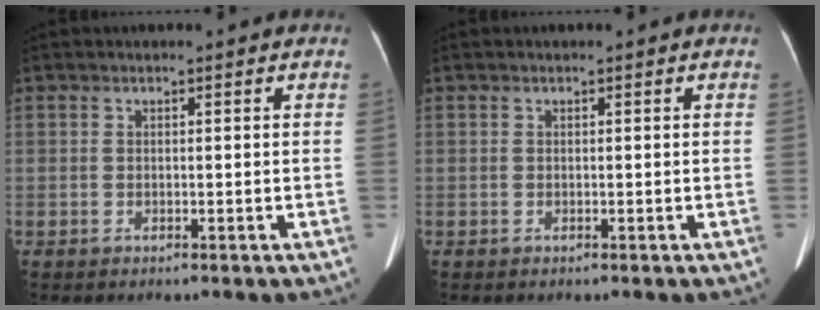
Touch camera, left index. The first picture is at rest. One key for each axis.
{"total": 0.0}